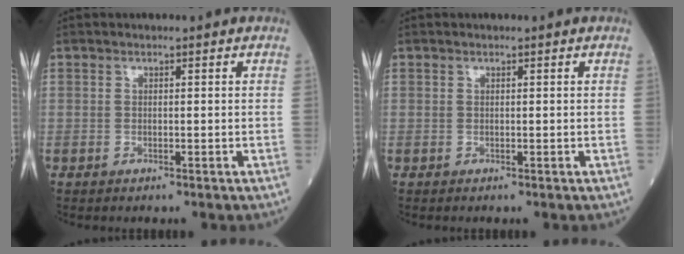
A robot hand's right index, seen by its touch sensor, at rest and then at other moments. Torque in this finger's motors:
{"motor_torque": [-0.11, -0.18, -0.04, 0.01]}